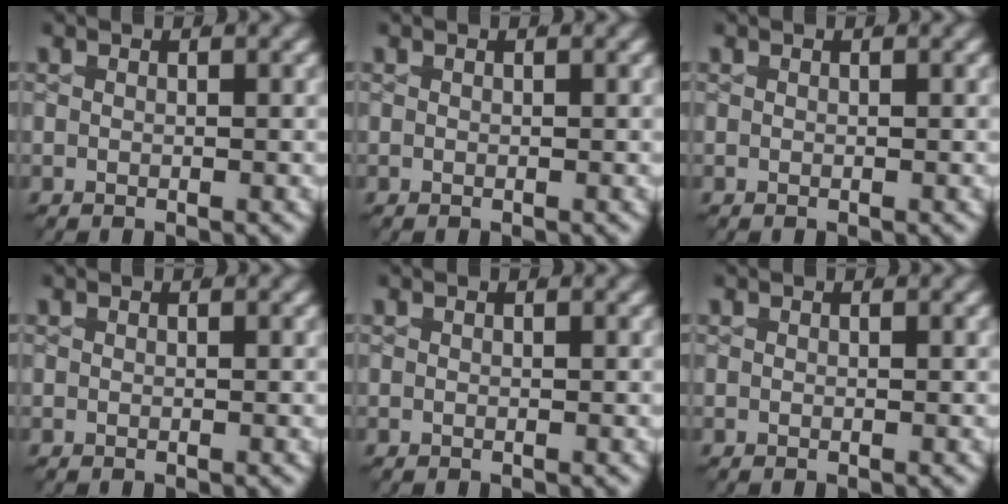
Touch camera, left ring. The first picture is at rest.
{"total": 0.0}
{"total": 0.0}
{"total": 0.0}
{"total": 0.0}
{"total": 0.0}